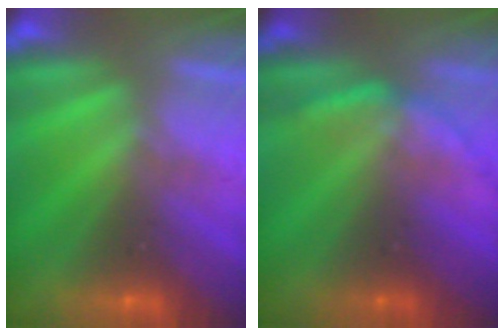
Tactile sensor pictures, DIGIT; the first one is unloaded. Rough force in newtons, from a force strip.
{"total": 2.1}